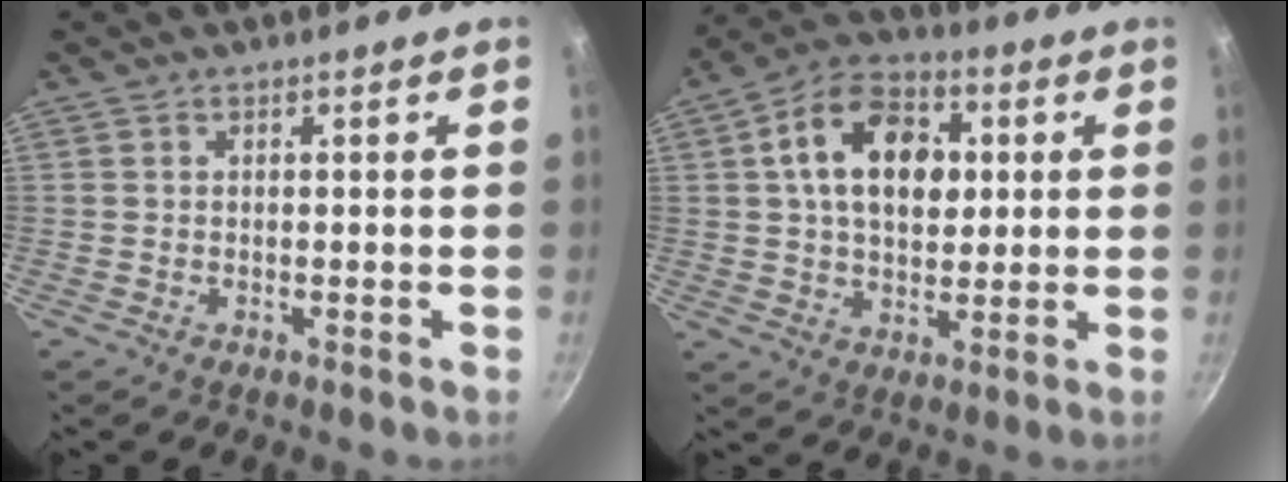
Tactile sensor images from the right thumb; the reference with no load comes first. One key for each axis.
{"total": 15.8, "fx": 3.2, "fy": 10.6, "fz": 11.2, "tx": -0.152, "ty": 0.012, "tz": 0.040}